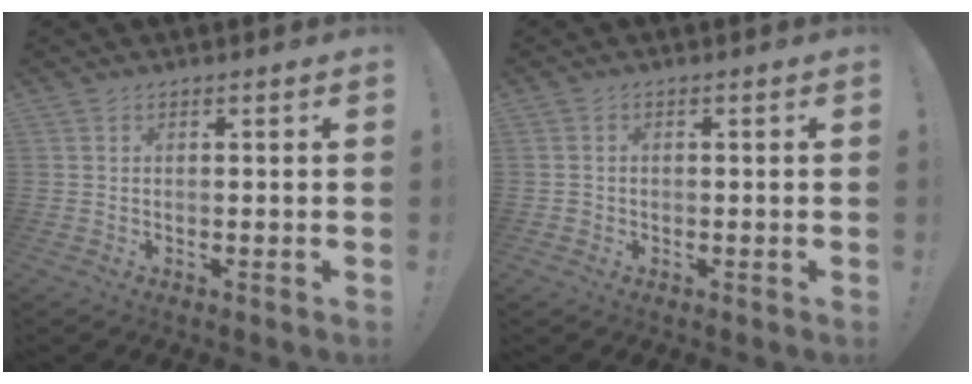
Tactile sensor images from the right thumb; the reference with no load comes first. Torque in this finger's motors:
{"motor_torque": [-0.10, 0.01, -0.04, 0.10, 0.07]}